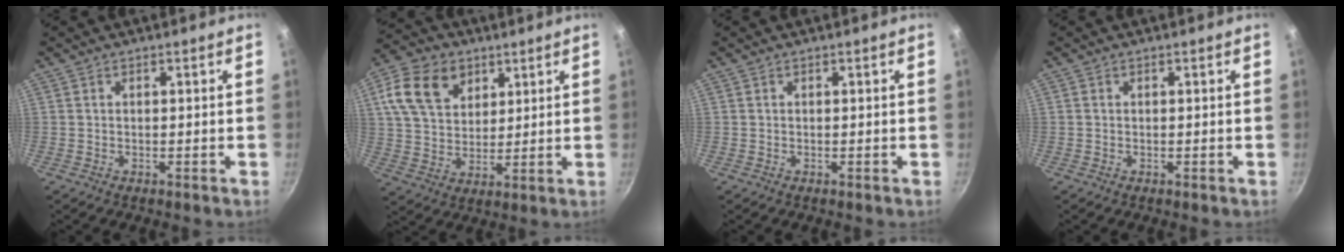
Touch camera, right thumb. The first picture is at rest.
{"total": 13.4, "force": [5.8, 9.6, 7.4], "torque": [-0.113, -0.009, 0.102]}
{"total": 0.0}
{"total": 0.0}